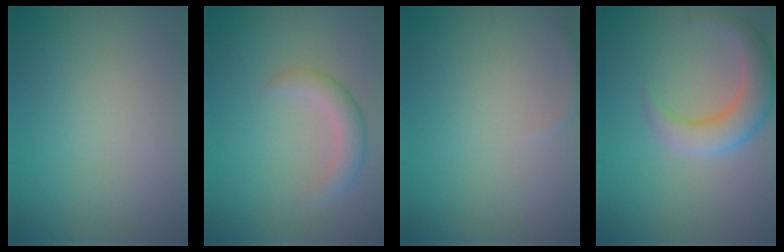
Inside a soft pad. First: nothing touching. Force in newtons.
{"total": 2.7, "press": 2.7, "slide": 0.2}
{"total": 0.6, "press": 0.6, "slide": 0.1}
{"total": 4.9, "press": 4.9, "slide": 0.5}